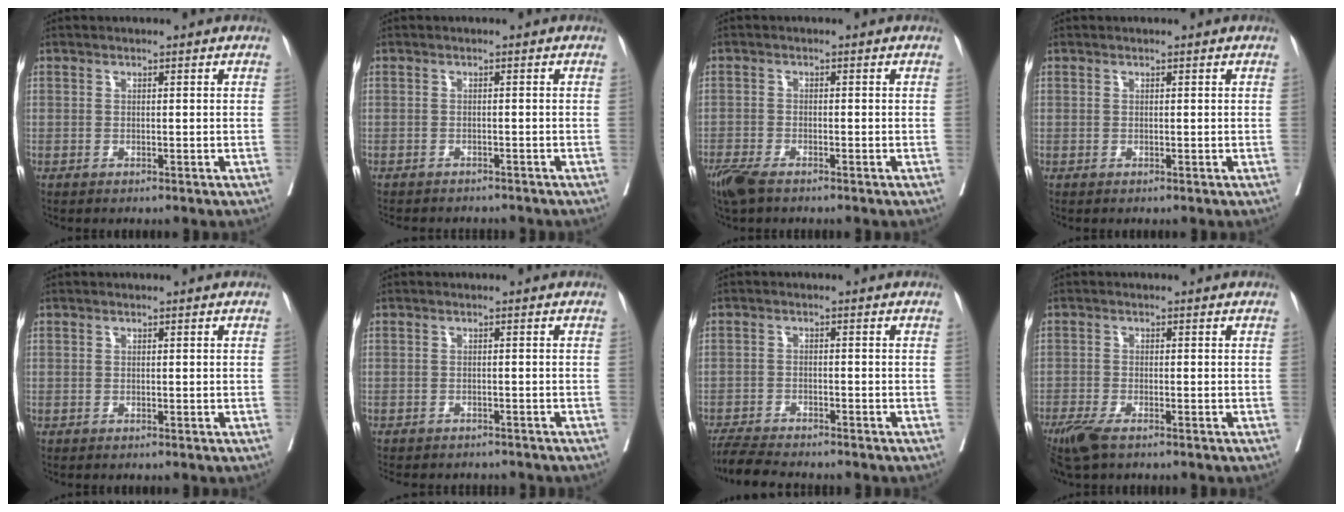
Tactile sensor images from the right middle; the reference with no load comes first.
{"total": 7.7, "force": [-7.1, 2.1, 2.2], "torque": [-0.028, -0.002, -0.089]}
{"total": 4.5, "force": [-3.4, 1.1, 2.7], "torque": [-0.057, -0.011, -0.062]}
{"total": 0.0}
{"total": 0.0}
{"total": 8.7, "force": [-7.8, 2.8, 2.6], "torque": [-0.043, -0.004, -0.096]}
{"total": 6.6, "force": [-6.2, 0.4, 2.3], "torque": [-0.037, -0.019, -0.106]}
{"total": 5.0, "force": [-3.5, 1.2, 3.3], "torque": [-0.067, -0.012, -0.064]}